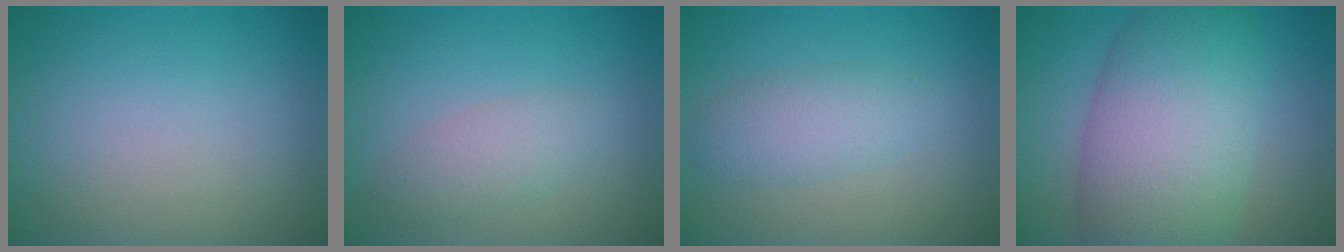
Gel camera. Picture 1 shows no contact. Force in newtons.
{"total": 2.3, "press": 2.3, "slide": 0.1}
{"total": 2.9, "press": 2.9, "slide": 0.1}
{"total": 11.0, "press": 11.0, "slide": 0.4}